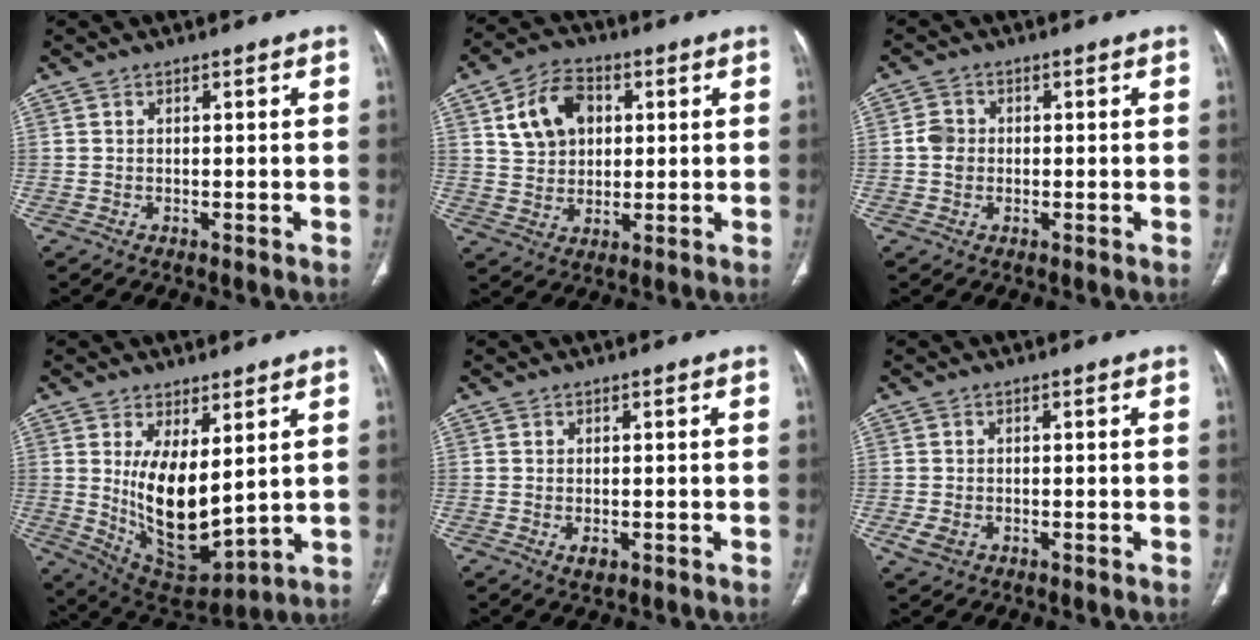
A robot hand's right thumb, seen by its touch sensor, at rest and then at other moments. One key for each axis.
{"total": 10.8, "fx": 3.3, "fy": 8.0, "fz": 6.5, "tx": -0.092, "ty": 0.002, "tz": 0.061}
{"total": 3.3, "fx": -0.1, "fy": 2.9, "fz": 1.6, "tx": -0.019, "ty": 0.006, "tz": -0.006}
{"total": 13.9, "fx": 2.5, "fy": 6.4, "fz": 12.1, "tx": -0.194, "ty": -0.040, "tz": 0.073}
{"total": 1.7, "fx": -0.6, "fy": 1.0, "fz": 1.3, "tx": -0.022, "ty": -0.002, "tz": -0.007}
{"total": 2.7, "fx": -0.9, "fy": 1.9, "fz": 1.7, "tx": -0.035, "ty": -0.001, "tz": -0.012}